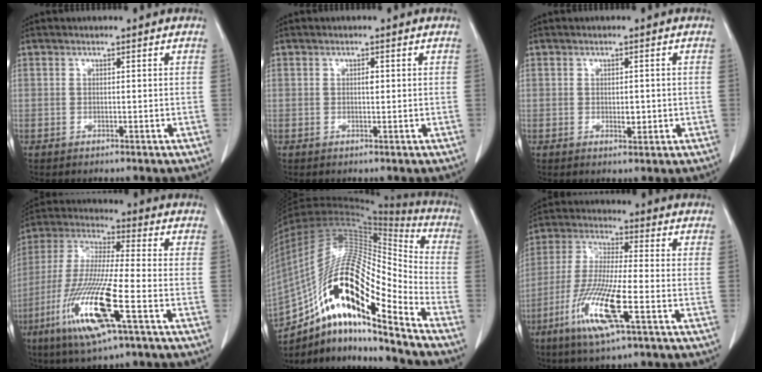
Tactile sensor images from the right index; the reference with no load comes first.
{"total": 0.8, "force": [0.1, 0.3, 0.7], "torque": [-0.014, 0.000, 0.002]}
{"total": 2.1, "force": [-0.2, 1.1, 1.8], "torque": [-0.028, -0.003, 0.002]}
{"total": 16.6, "force": [-6.6, 1.3, 15.2], "torque": [-0.321, -0.026, -0.124]}
{"total": 26.6, "force": [-14.3, 5.8, 21.7], "torque": [-0.411, 0.000, -0.249]}
{"total": 13.1, "force": [-5.3, 1.1, 11.9], "torque": [-0.250, -0.025, -0.103]}